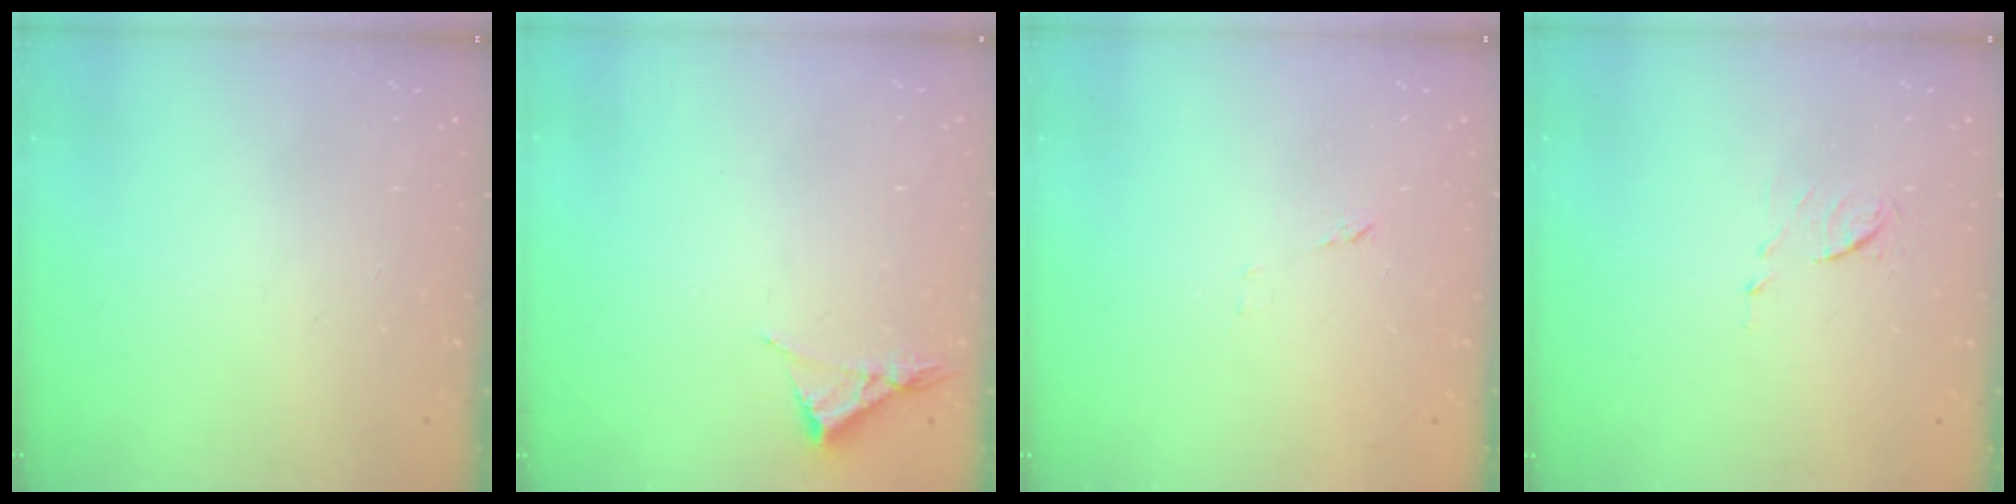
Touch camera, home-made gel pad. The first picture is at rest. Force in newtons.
{"total": 3.1, "press": 3.1, "slide": 0.5}
{"total": 6.0, "press": 6.0, "slide": 0.5}
{"total": 5.8, "press": 5.8, "slide": 0.8}